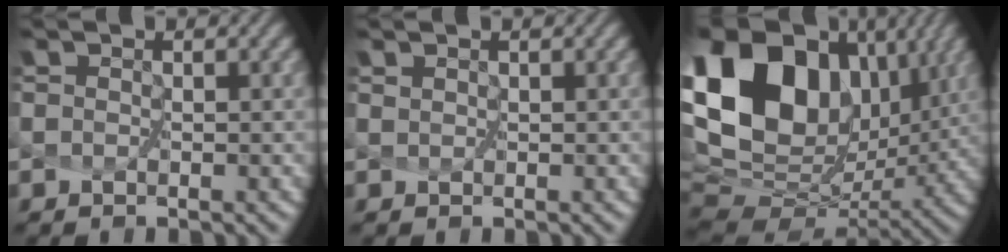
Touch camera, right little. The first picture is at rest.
{"total": 0.5, "force": [0.5, 0.1, 0.2], "torque": [0.001, 0.001, 0.005]}
{"total": 17.9, "force": [7.0, 11.9, 11.4], "torque": [-0.244, 0.033, 0.136]}